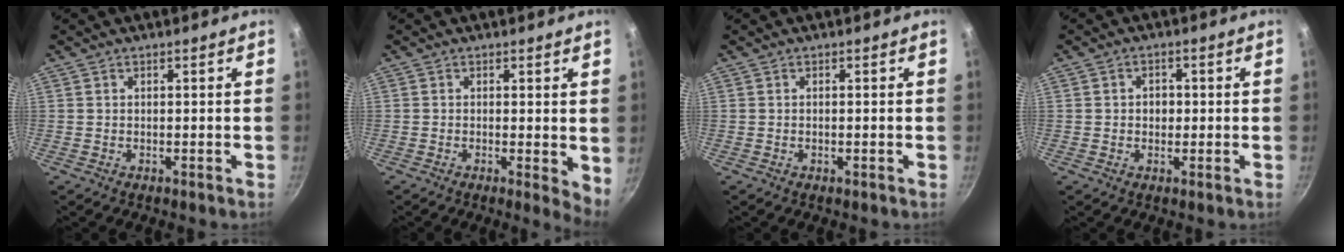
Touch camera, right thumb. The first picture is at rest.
{"total": 3.8, "force": [0.1, 1.2, 3.6], "torque": [-0.045, -0.010, -0.001]}
{"total": 0.6, "force": [-0.2, 0.1, 0.5], "torque": [-0.009, 0.001, -0.004]}
{"total": 2.8, "force": [0.0, 2.3, 1.5], "torque": [-0.008, 0.003, -0.003]}